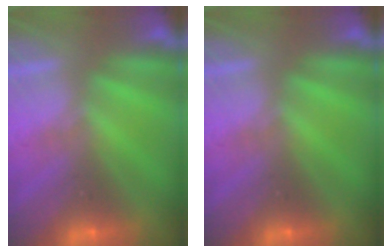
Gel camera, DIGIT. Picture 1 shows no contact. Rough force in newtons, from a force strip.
{"total": 0.0}